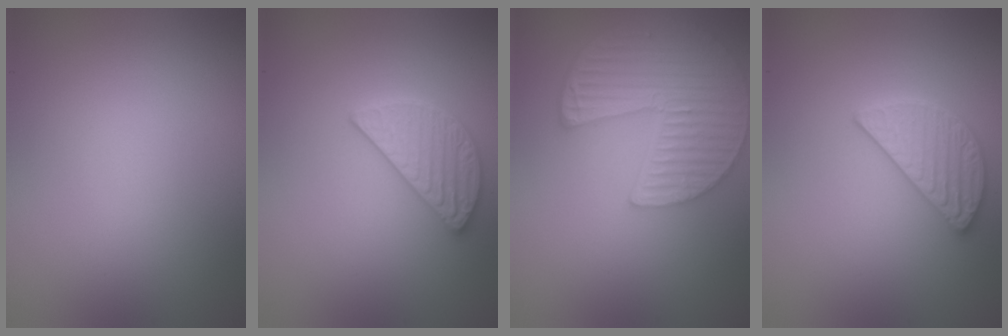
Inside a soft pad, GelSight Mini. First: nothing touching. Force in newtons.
{"total": 2.7, "press": 2.7, "slide": 0.4}
{"total": 6.2, "press": 4.7, "slide": 4.0}
{"total": 2.7, "press": 2.7, "slide": 0.4}